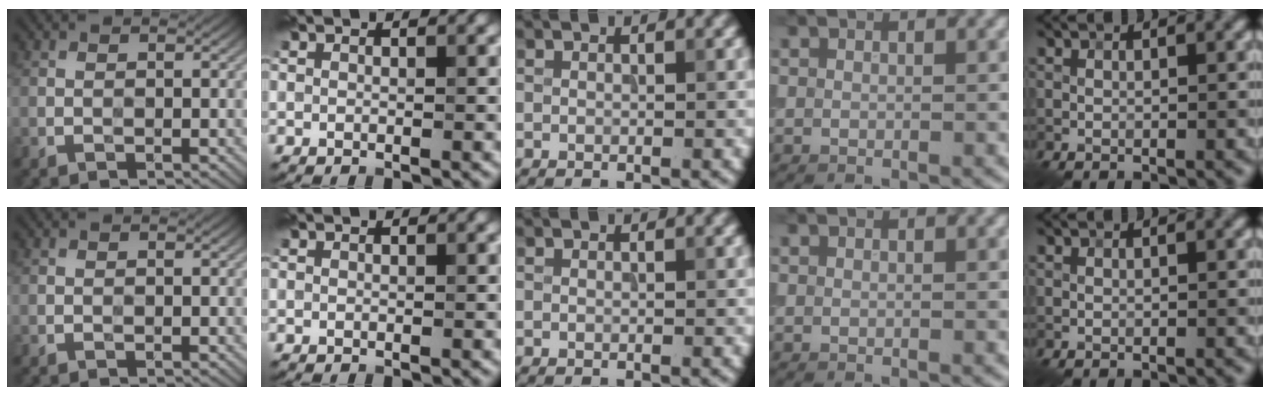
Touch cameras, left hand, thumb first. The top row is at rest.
{}